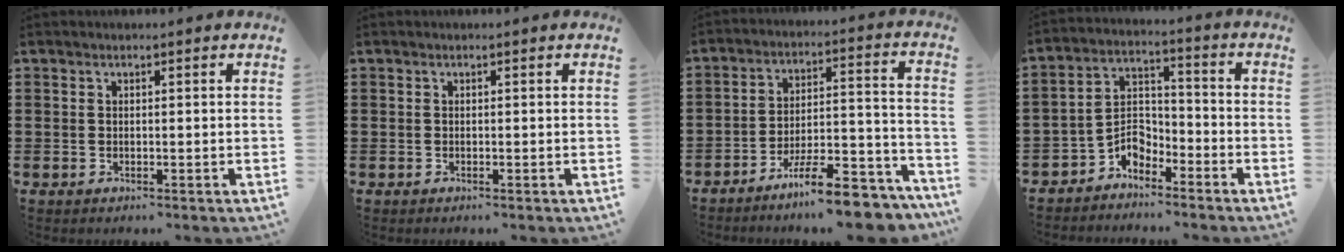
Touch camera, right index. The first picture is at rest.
{"total": 0.0}
{"total": 11.2, "force": [-9.5, 1.1, 5.9], "torque": [-0.085, 0.032, -0.176]}
{"total": 4.9, "force": [-3.8, 2.8, 1.5], "torque": [-0.040, 0.008, -0.079]}